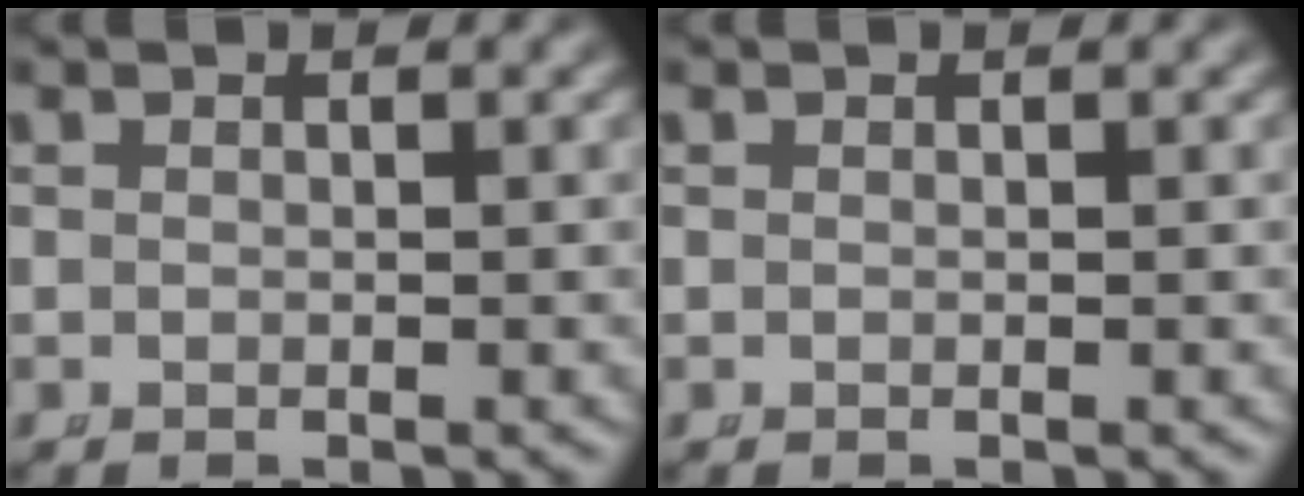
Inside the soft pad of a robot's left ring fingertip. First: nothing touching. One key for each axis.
{"total": 0.0}